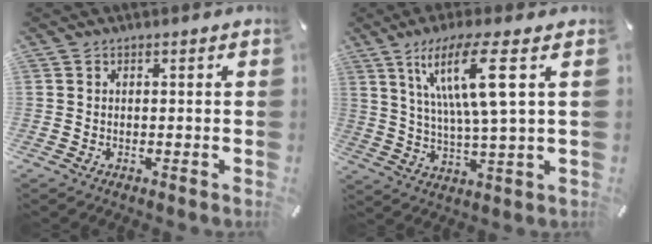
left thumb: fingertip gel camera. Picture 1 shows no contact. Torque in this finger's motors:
{"motor_torque": [2.00, 1.46, 1.39, -1.23, 0.21]}